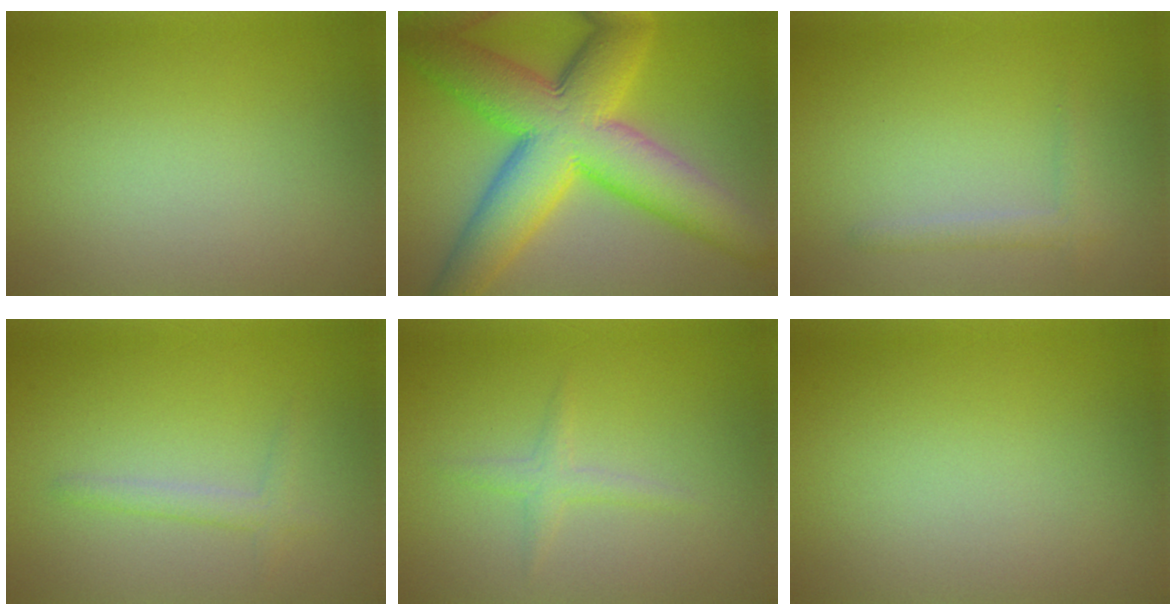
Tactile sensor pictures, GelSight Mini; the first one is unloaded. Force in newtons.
{"total": 13.3, "press": 13.3, "slide": 0.4}
{"total": 1.4, "press": 1.4, "slide": 0.1}
{"total": 1.5, "press": 1.5, "slide": 0.1}
{"total": 1.3, "press": 1.3, "slide": 0.0}
{"total": 0.0}